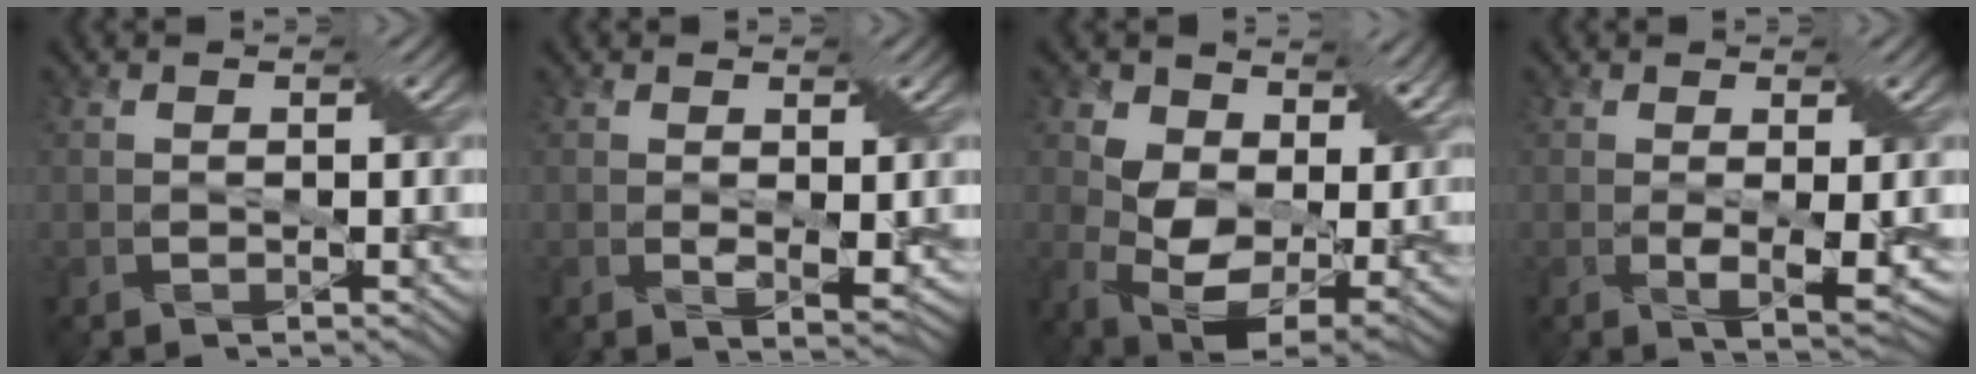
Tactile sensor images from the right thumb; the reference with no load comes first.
{"total": 2.7, "force": [0.4, 1.2, 2.4], "torque": [-0.044, -0.011, 0.013]}
{"total": 12.7, "force": [4.6, 8.0, 8.8], "torque": [-0.182, -0.023, 0.095]}
{"total": 3.4, "force": [0.0, 0.5, 3.4], "torque": [-0.058, -0.008, 0.007]}